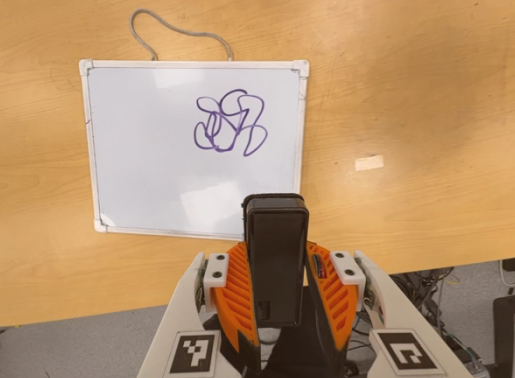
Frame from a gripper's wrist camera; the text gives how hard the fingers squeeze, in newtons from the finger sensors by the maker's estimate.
{"total": 4.6, "left": 3.2, "right": 6.0}